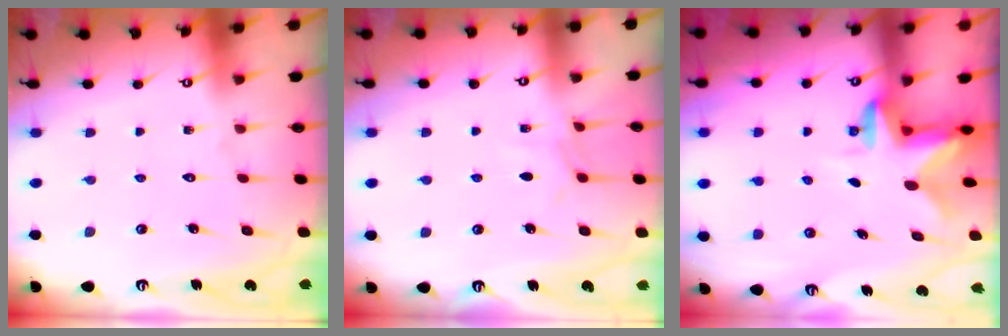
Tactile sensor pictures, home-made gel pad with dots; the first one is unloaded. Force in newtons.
{"total": 4.9, "press": 4.9, "slide": 0.7}
{"total": 2.4, "press": 2.4, "slide": 0.4}